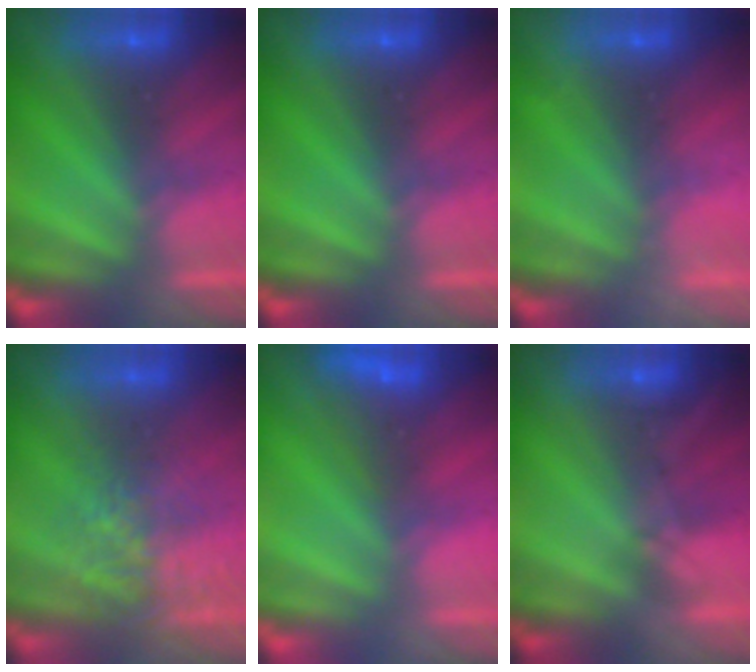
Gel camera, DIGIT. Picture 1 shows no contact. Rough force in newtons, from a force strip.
{"total": 0.0}
{"total": 2.3}
{"total": 3.6}
{"total": 3.8}
{"total": 1.6}